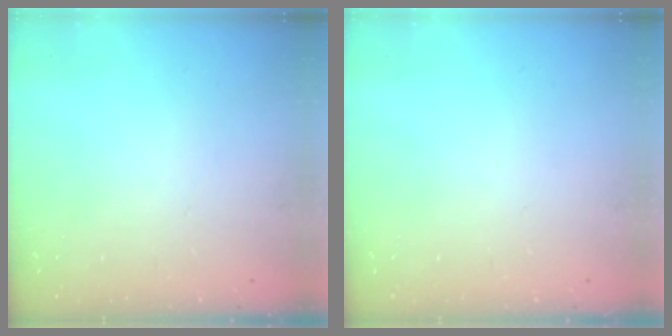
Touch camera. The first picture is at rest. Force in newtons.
{"total": 0.0}